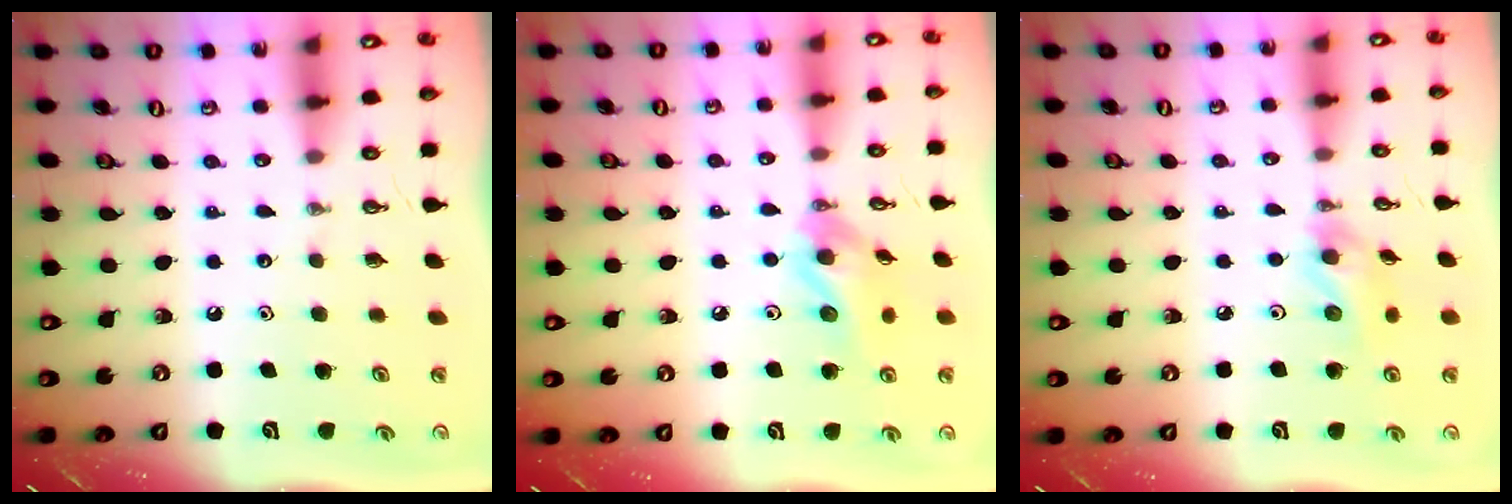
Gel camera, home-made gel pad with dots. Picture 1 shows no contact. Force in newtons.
{"total": 11.9, "press": 11.9, "slide": 1.4}
{"total": 10.1, "press": 10.0, "slide": 1.1}